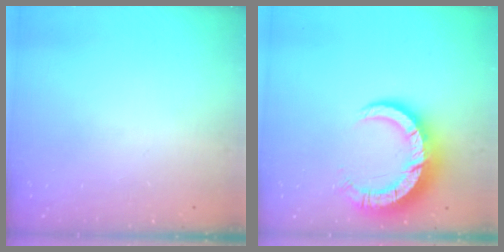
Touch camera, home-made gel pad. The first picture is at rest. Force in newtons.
{"total": 11.8, "press": 11.7, "slide": 1.3}